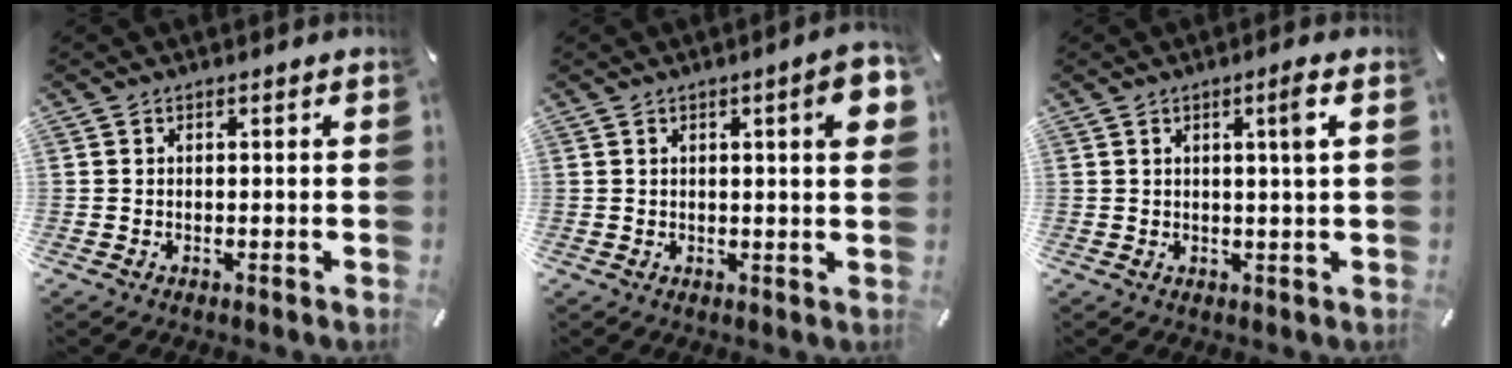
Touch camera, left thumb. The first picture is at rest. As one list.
[{"total": 6.8, "force": [1.9, 1.3, 6.4], "torque": [-0.096, -0.003, 0.027]}, {"total": 4.3, "force": [1.5, -0.2, 4.0], "torque": [-0.071, -0.006, 0.019]}]